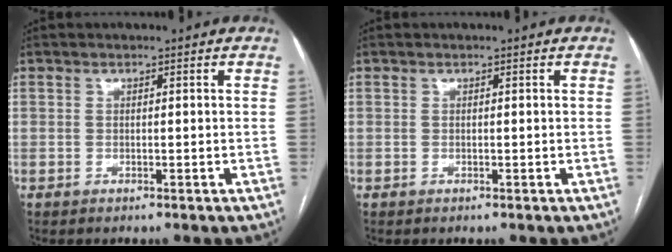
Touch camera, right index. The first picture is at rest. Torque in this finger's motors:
{"motor_torque": [0.00, 0.00, 0.00, 0.01]}